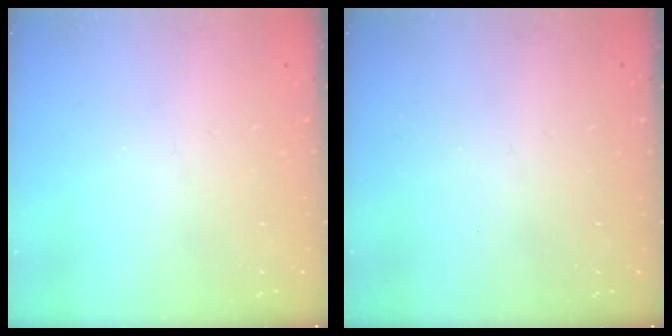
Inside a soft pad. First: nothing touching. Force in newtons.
{"total": 0.0}